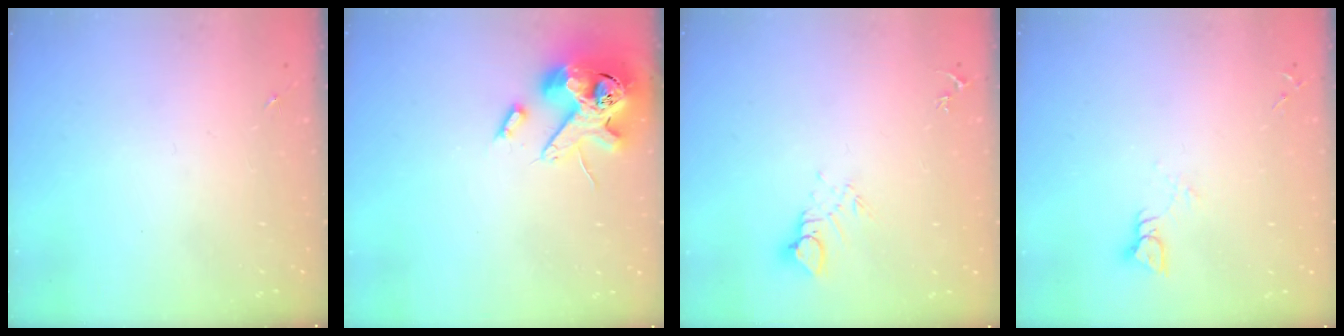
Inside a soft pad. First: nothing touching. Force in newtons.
{"total": 15.3, "press": 15.1, "slide": 2.6}
{"total": 6.7, "press": 6.7, "slide": 0.4}
{"total": 3.6, "press": 3.6, "slide": 0.4}